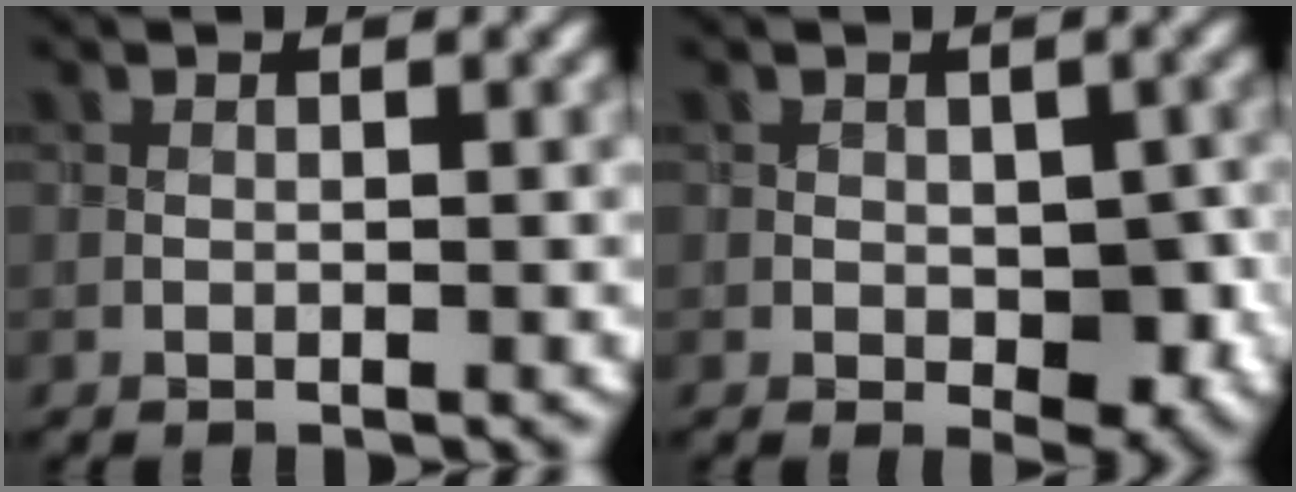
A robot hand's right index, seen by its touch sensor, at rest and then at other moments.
{"total": 4.2, "force": [-0.7, 2.6, 3.3], "torque": [-0.038, -0.008, -0.008]}